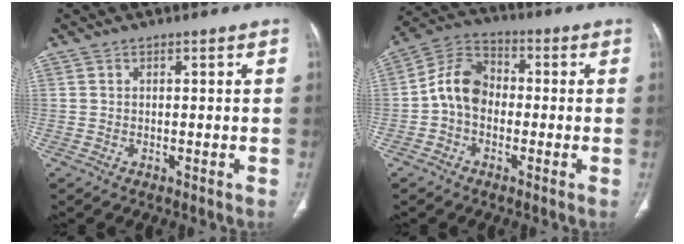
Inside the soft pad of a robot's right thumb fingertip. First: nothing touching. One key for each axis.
{"total": 9.0, "fx": -1.2, "fy": 6.8, "fz": 5.9, "tx": -0.093, "ty": 0.032, "tz": -0.040}